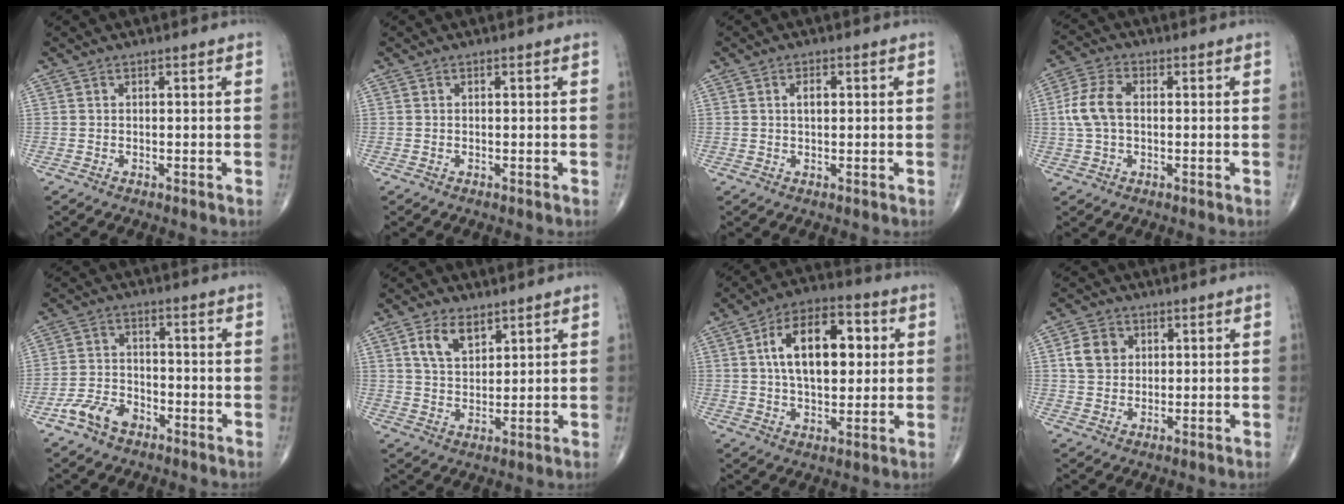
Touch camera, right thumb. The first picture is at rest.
{"total": 0.0}
{"total": 2.3, "force": [0.5, 1.3, 1.9], "torque": [-0.029, 0.002, 0.007]}
{"total": 7.4, "force": [0.4, 4.6, 5.8], "torque": [-0.128, 0.017, 0.003]}
{"total": 6.7, "force": [-4.0, 4.1, 3.4], "torque": [-0.055, 0.027, -0.075]}
{"total": 6.7, "force": [3.8, 3.8, 4.1], "torque": [-0.062, -0.022, 0.075]}
{"total": 16.7, "force": [3.4, 9.3, 13.5], "torque": [-0.193, 0.012, 0.053]}
{"total": 6.1, "force": [1.5, 5.1, 2.9], "torque": [-0.035, -0.001, 0.026]}